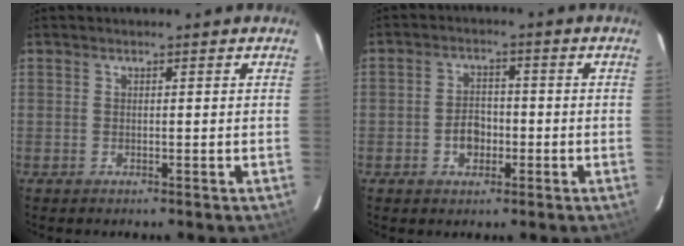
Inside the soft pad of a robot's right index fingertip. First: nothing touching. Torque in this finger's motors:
{"motor_torque": [0.91, 0.26, 0.07, 0.01]}